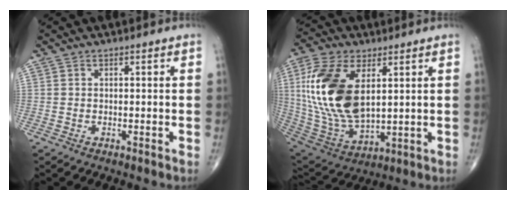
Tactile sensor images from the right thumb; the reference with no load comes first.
{"total": 20.1, "force": [4.7, 10.8, 16.3], "torque": [-0.333, -0.024, 0.096]}